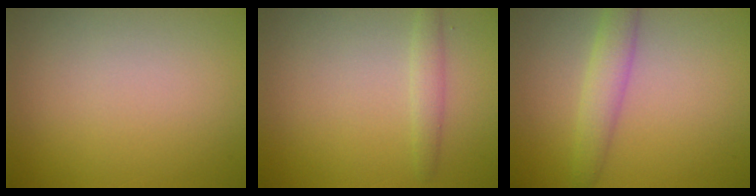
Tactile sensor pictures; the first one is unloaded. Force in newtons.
{"total": 1.5, "press": 1.5, "slide": 0.1}
{"total": 2.8, "press": 2.8, "slide": 0.1}